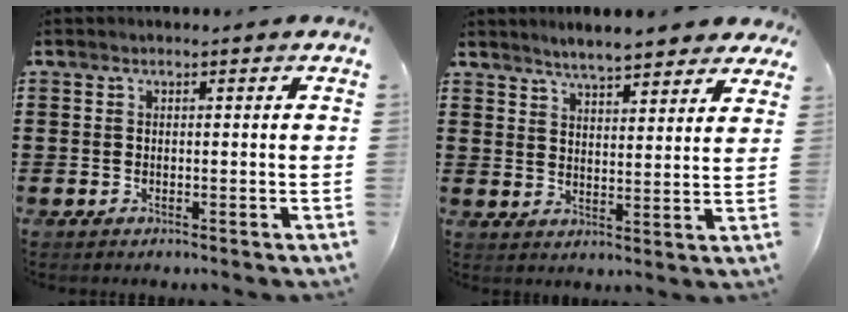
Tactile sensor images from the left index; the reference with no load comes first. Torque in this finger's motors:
{"motor_torque": [2.14, 0.00, 0.87, 0.11]}